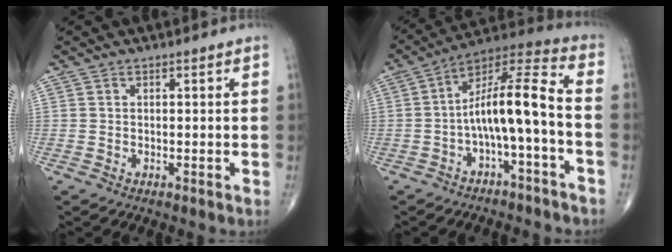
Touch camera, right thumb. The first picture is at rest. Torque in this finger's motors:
{"motor_torque": [0.36, 0.18, 1.38, -0.32, 0.34]}